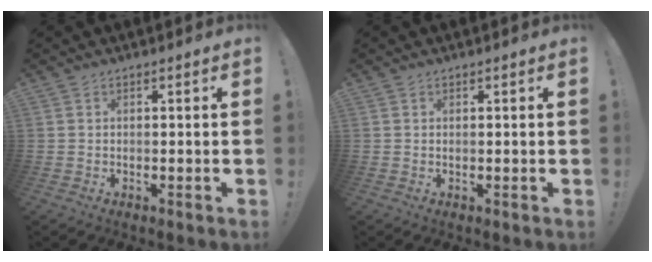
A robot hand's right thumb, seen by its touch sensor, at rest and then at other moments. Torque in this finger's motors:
{"motor_torque": [-0.36, -0.24, -0.16, 0.07, 0.00]}